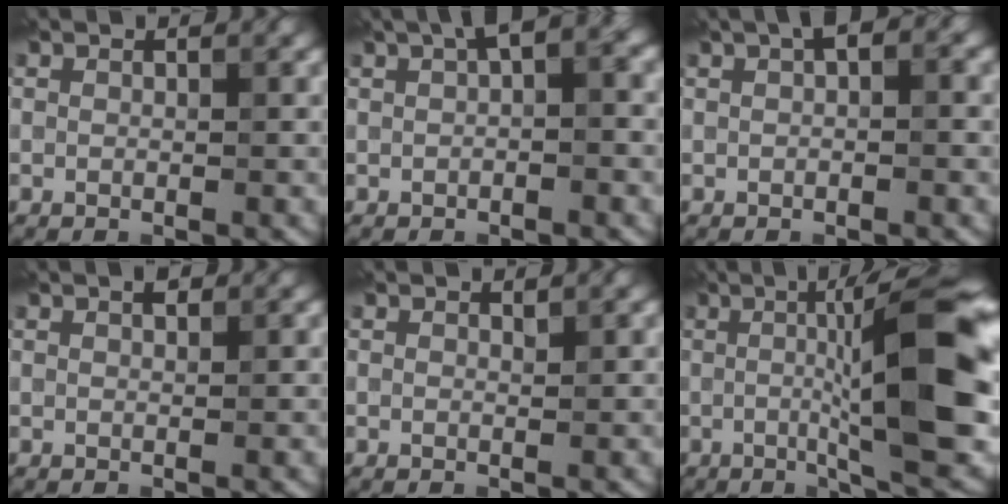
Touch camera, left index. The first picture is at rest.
{"total": 3.5, "force": [1.3, 0.9, 3.1], "torque": [-0.040, 0.016, 0.013]}
{"total": 2.1, "force": [0.7, 0.6, 1.9], "torque": [-0.022, 0.012, 0.009]}
{"total": 0.9, "force": [0.6, 0.3, 0.6], "torque": [-0.009, 0.000, 0.010]}
{"total": 0.0}
{"total": 14.0, "force": [-0.2, 2.7, 13.7], "torque": [-0.180, 0.007, -0.004]}